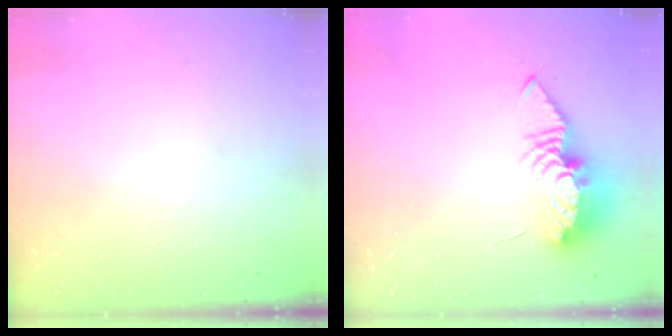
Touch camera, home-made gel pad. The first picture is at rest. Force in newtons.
{"total": 11.2, "press": 11.1, "slide": 1.0}